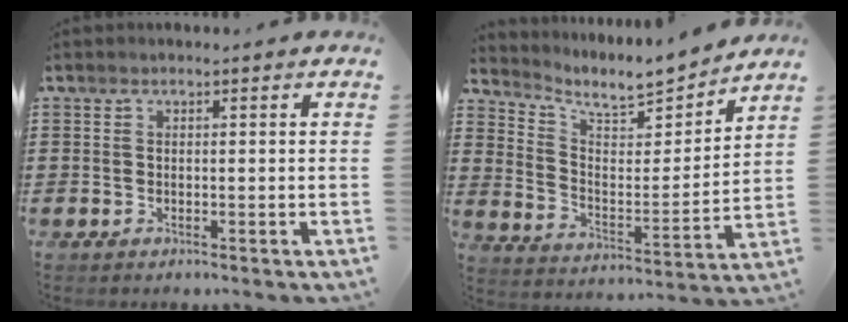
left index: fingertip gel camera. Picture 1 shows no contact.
{"total": 7.0, "force": [6.6, 1.5, 2.1], "torque": [-0.068, -0.048, 0.111]}